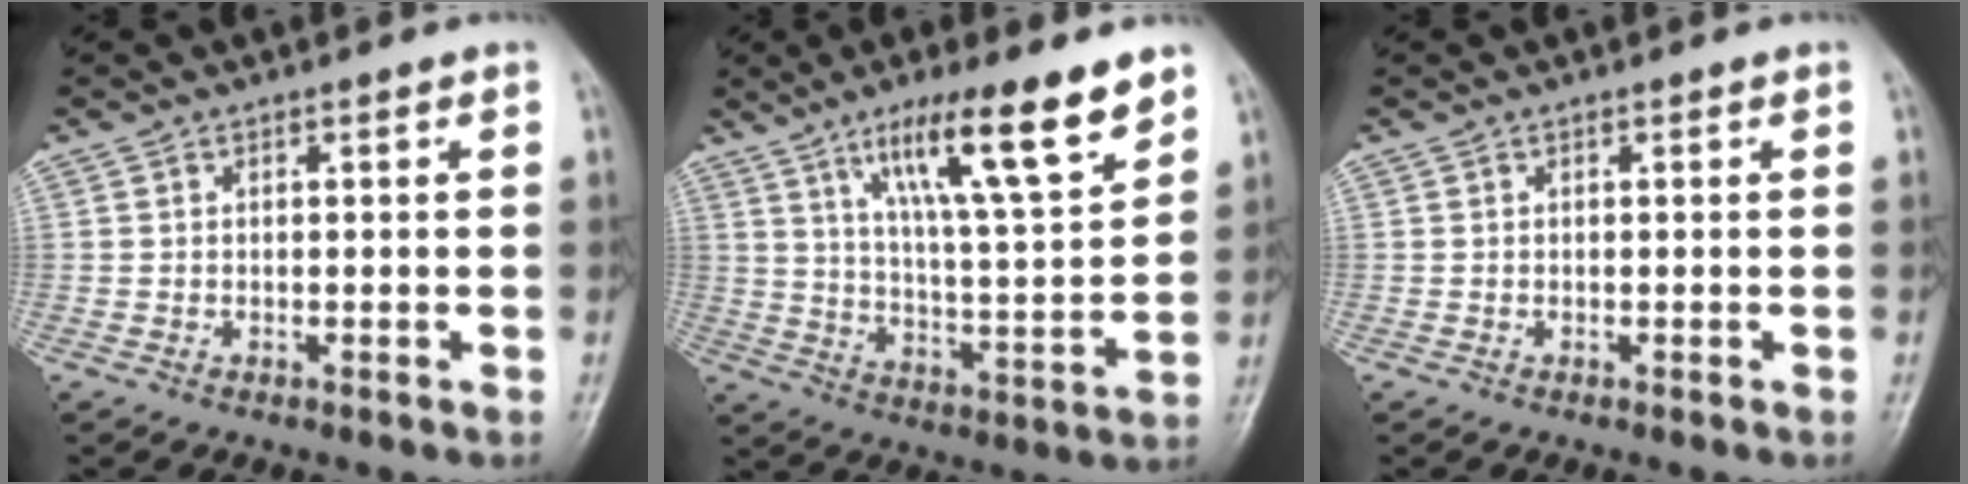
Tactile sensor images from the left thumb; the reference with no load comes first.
{"total": 16.9, "force": [10.4, 2.6, 13.0], "torque": [-0.200, -0.049, 0.178]}
{"total": 0.0}